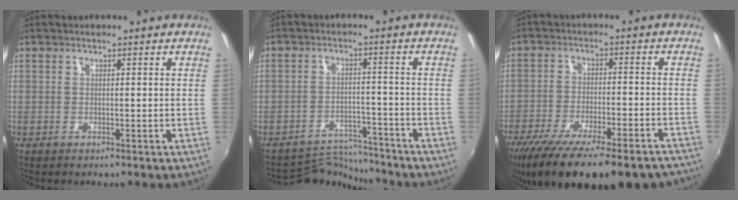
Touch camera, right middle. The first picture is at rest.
{"total": 6.8, "force": [-6.7, 1.2, -0.6], "torque": [-0.009, 0.008, -0.110]}
{"total": 25.1, "force": [-20.3, 6.2, 13.4], "torque": [-0.243, -0.055, -0.292]}